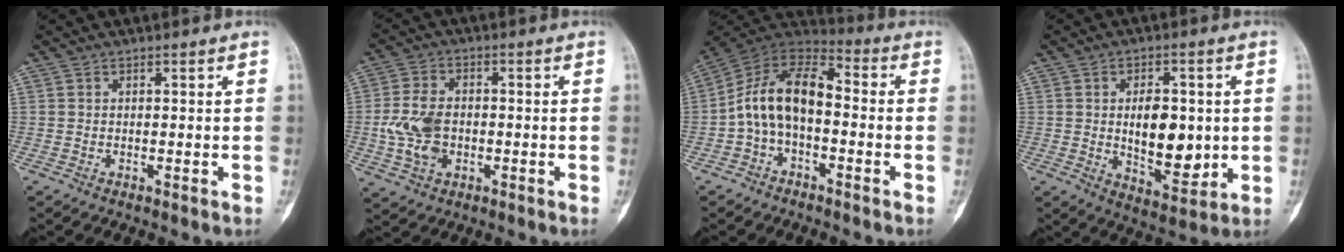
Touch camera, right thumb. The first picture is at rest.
{"total": 9.0, "force": [-1.2, 6.2, 6.4], "torque": [-0.121, 0.007, -0.023]}
{"total": 12.9, "force": [-1.8, 7.6, 10.2], "torque": [-0.174, 0.054, -0.045]}
{"total": 11.7, "force": [0.3, 6.6, 9.7], "torque": [-0.116, -0.015, 0.018]}